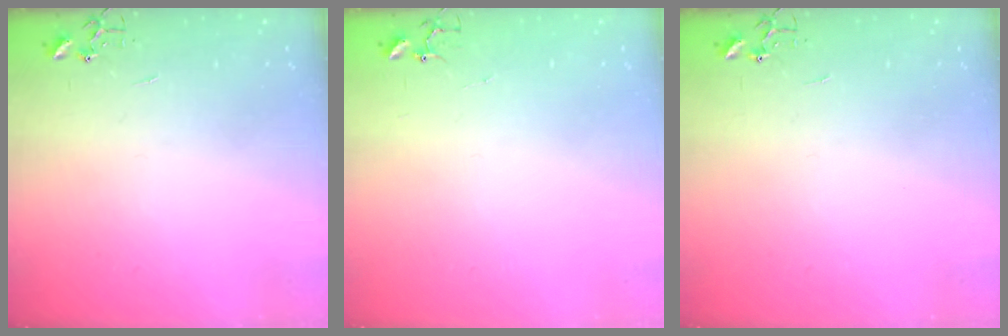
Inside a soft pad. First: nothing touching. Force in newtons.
{"total": 3.7, "press": 3.7, "slide": 0.3}
{"total": 0.0}